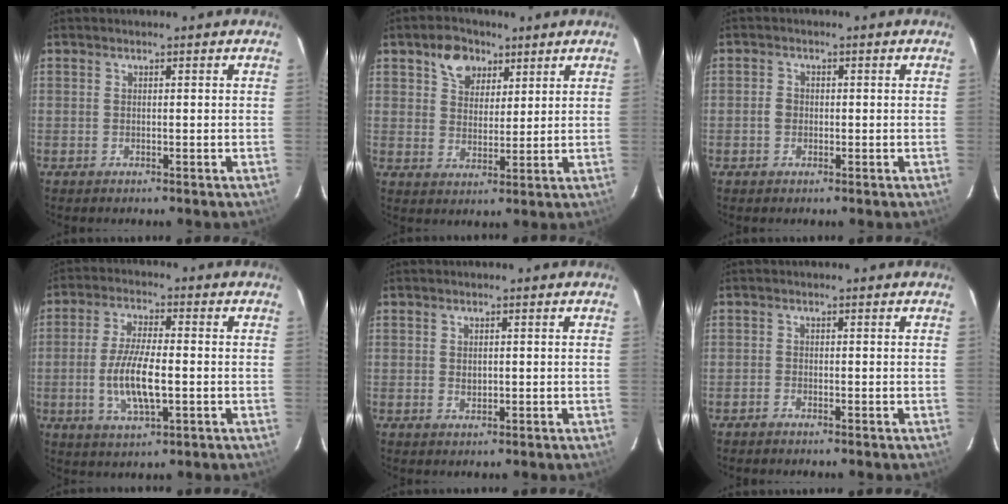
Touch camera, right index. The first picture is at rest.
{"total": 7.2, "force": [4.1, 5.0, 3.1], "torque": [-0.051, 0.018, 0.073]}
{"total": 1.9, "force": [-0.5, 1.7, 0.7], "torque": [-0.014, 0.006, -0.010]}
{"total": 10.0, "force": [-1.9, 3.1, 9.3], "torque": [-0.186, -0.004, -0.035]}
{"total": 1.6, "force": [0.0, 1.2, 1.0], "torque": [-0.014, 0.002, 0.002]}
{"total": 0.8, "force": [-0.7, 0.3, 0.0], "torque": [-0.007, 0.003, -0.017]}